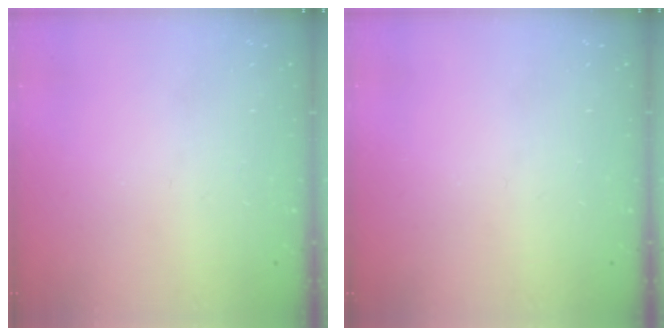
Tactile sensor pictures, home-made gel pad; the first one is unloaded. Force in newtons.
{"total": 0.0}